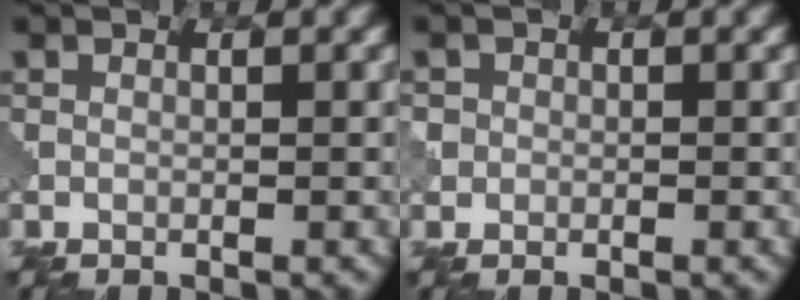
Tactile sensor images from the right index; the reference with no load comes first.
{"total": 1.4, "force": [0.0, 1.4, -0.1], "torque": [0.013, 0.006, 0.000]}